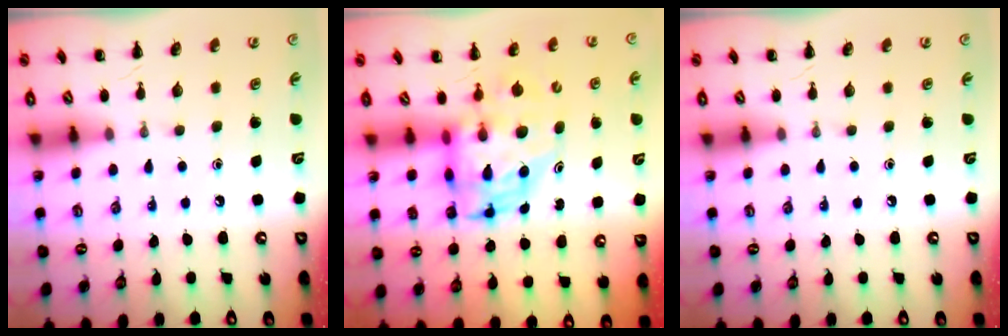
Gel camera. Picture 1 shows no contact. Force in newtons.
{"total": 8.5, "press": 8.4, "slide": 1.4}
{"total": 0.0}